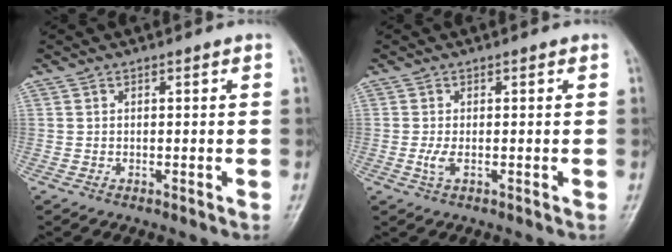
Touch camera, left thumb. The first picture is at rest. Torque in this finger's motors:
{"motor_torque": [0.02, 0.03, 0.13, 0.03, 0.01]}